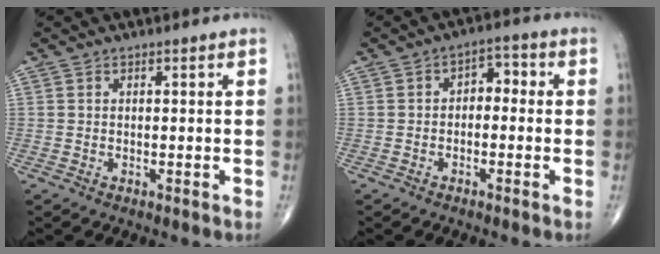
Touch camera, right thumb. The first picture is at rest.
{"total": 4.1, "force": [-0.5, 2.7, 3.0], "torque": [-0.027, 0.024, -0.020]}